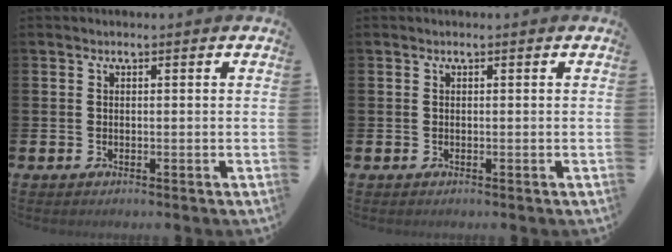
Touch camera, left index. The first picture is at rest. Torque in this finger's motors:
{"motor_torque": [0.01, 0.00, 0.01, -0.01]}